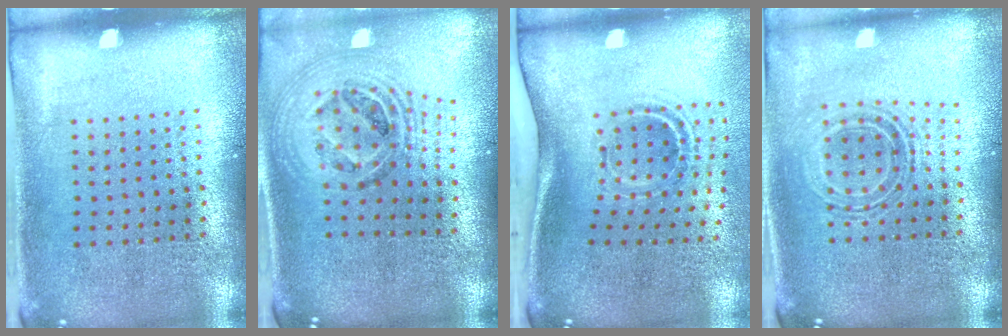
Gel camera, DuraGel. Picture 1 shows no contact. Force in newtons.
{"total": 1.9, "press": 1.6, "slide": 1.1}
{"total": 2.2, "press": 1.2, "slide": 1.8}
{"total": 0.7, "press": 0.7, "slide": 0.2}